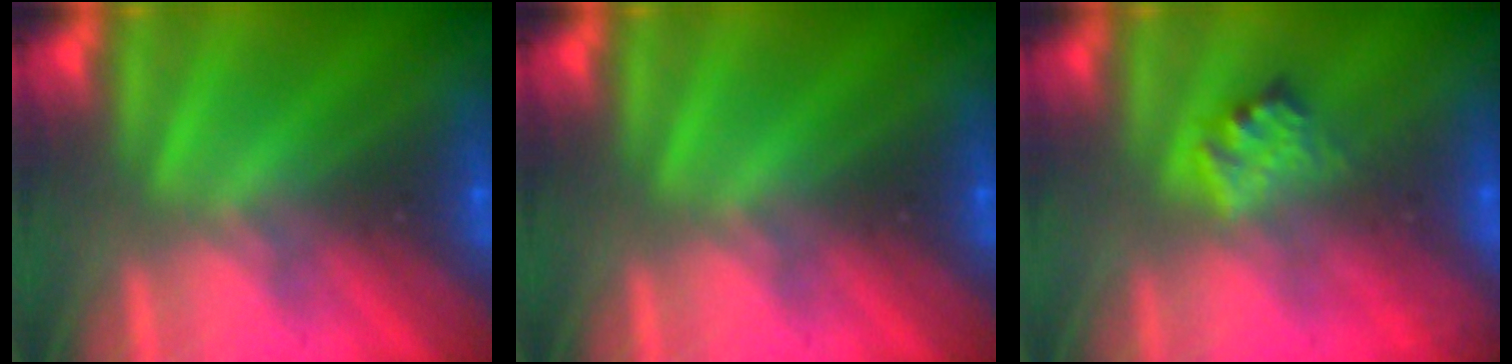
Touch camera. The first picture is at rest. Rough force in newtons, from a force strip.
{"total": 0.0}
{"total": 2.3}